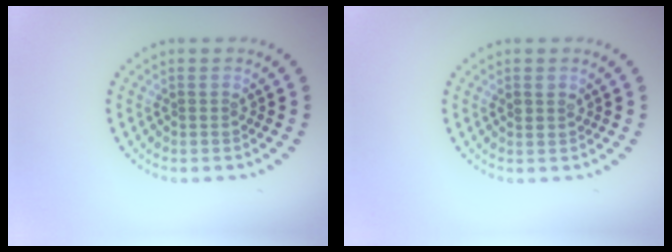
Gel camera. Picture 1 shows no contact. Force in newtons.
{"total": 0.9, "press": 0.9, "slide": 0.2}